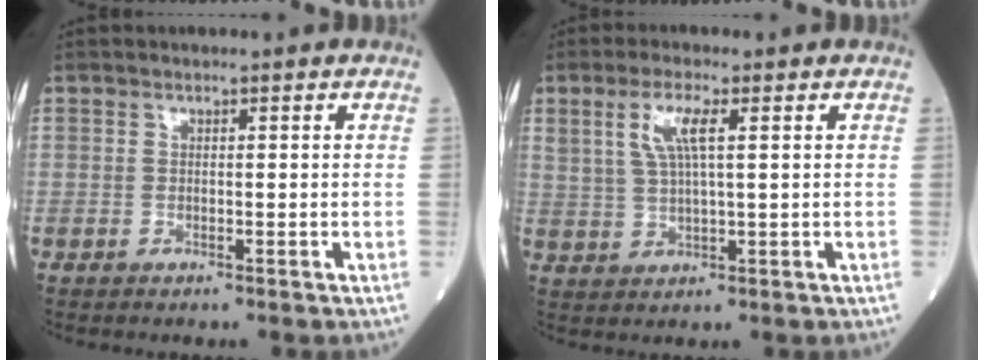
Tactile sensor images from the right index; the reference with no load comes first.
{"total": 5.4, "force": [2.1, 1.1, 4.8], "torque": [-0.105, 0.010, 0.046]}